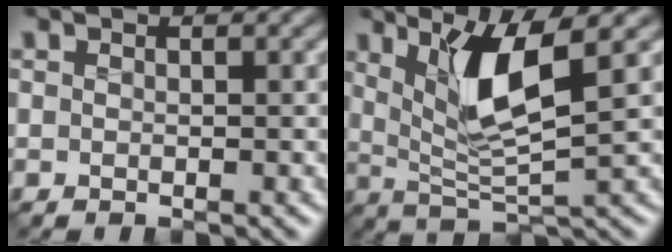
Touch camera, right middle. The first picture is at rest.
{"total": 5.9, "force": [2.1, 1.2, 5.3], "torque": [-0.104, -0.011, 0.042]}